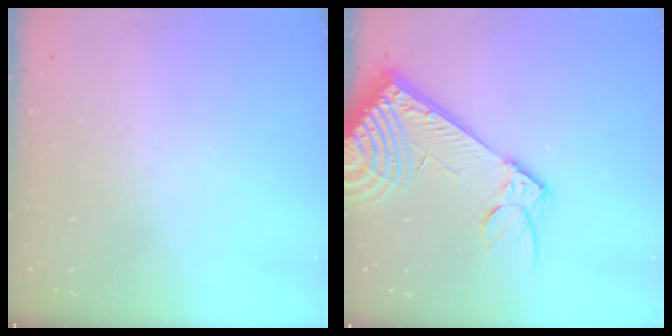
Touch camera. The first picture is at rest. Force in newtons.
{"total": 15.4, "press": 15.0, "slide": 3.7}